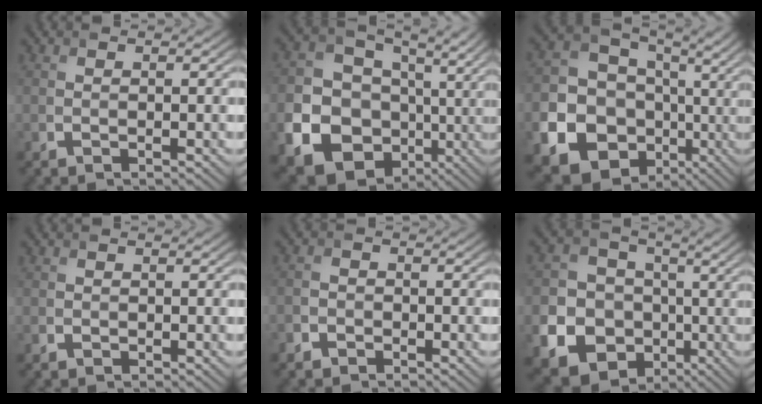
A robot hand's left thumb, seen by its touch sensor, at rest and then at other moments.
{"total": 14.8, "force": [-3.2, 12.6, 7.2], "torque": [-0.188, -0.049, -0.045]}
{"total": 17.8, "force": [-4.0, 15.6, 7.6], "torque": [-0.187, -0.045, -0.065]}
{"total": 0.6, "force": [-0.1, 0.6, 0.1], "torque": [-0.003, -0.006, -0.001]}
{"total": 2.0, "force": [-1.3, 1.5, 0.4], "torque": [-0.007, 0.000, -0.033]}
{"total": 13.8, "force": [-3.5, 12.3, 5.3], "torque": [-0.141, -0.040, -0.076]}